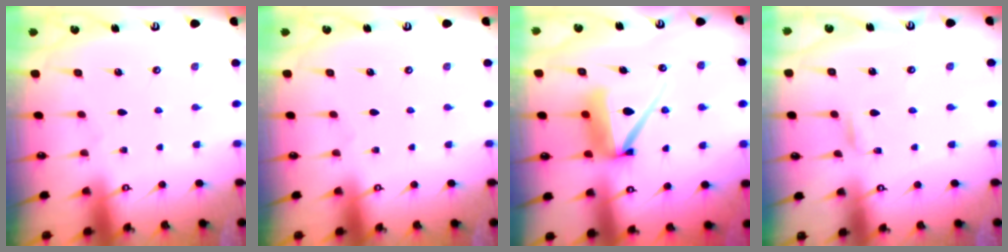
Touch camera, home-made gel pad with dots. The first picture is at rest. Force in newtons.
{"total": 0.0}
{"total": 10.0, "press": 9.9, "slide": 1.3}
{"total": 1.3, "press": 1.3, "slide": 0.2}